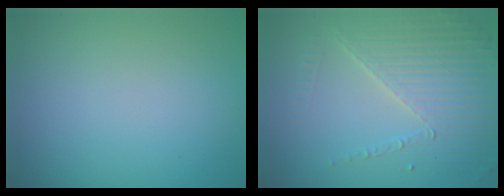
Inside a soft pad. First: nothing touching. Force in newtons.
{"total": 4.5, "press": 3.9, "slide": 2.1}